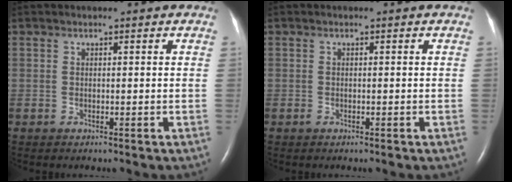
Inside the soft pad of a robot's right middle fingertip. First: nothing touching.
{"total": 0.5, "force": [-0.4, 0.2, 0.3], "torque": [-0.006, -0.001, -0.005]}